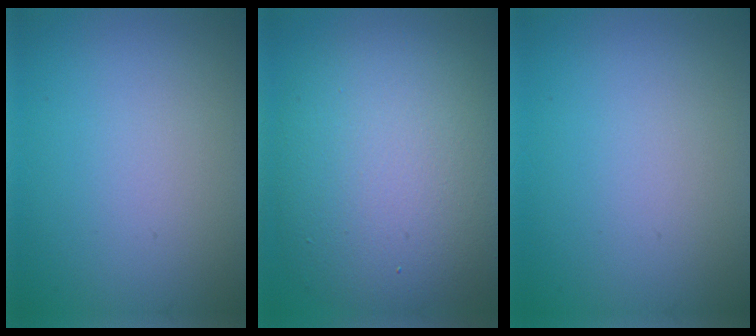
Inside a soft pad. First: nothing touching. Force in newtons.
{"total": 11.7, "press": 11.7, "slide": 0.7}
{"total": 0.0}